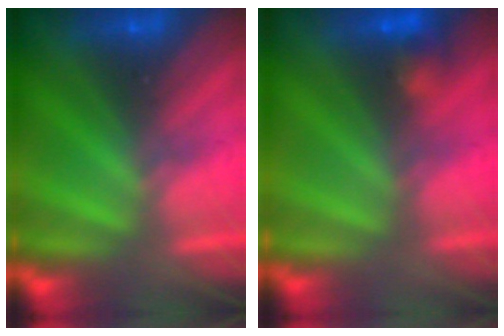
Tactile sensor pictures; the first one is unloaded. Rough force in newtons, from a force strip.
{"total": 3.1}